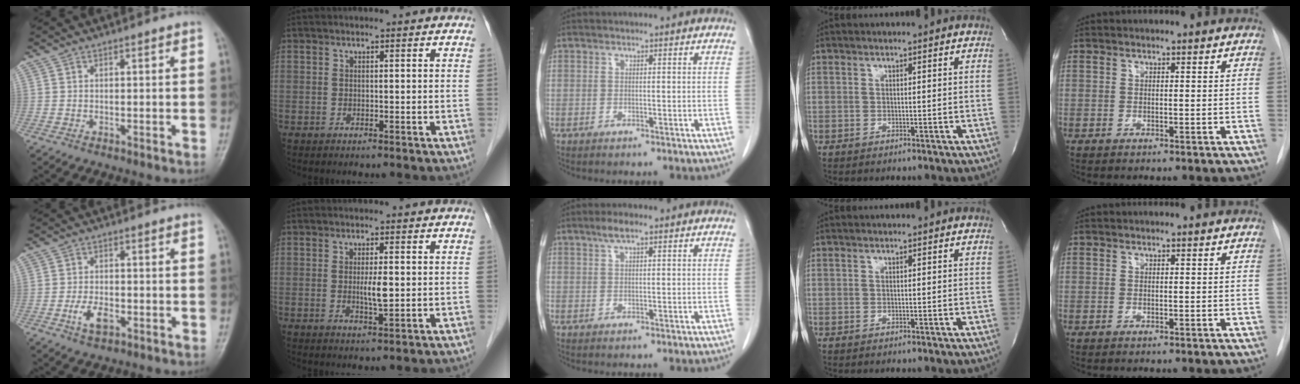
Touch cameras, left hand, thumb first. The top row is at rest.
{"thumb": {"total": 4.5, "force": [-1.9, 2.4, 3.3], "torque": [-0.063, 0.006, -0.032]}, "index": {"total": 2.9, "force": [0.2, 0.4, 2.8], "torque": [-0.053, -0.004, 0.006]}, "middle": {"total": 2.2, "force": [1.4, 0.4, 1.6], "torque": [-0.035, 0.006, 0.026]}}